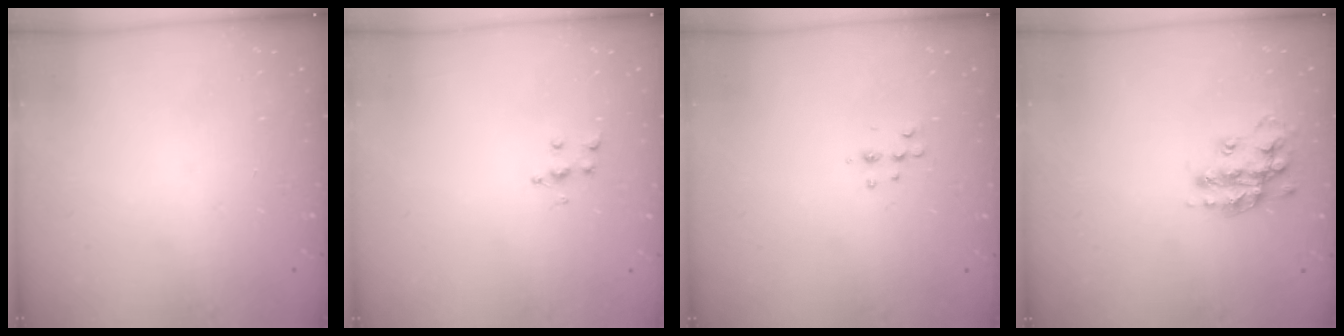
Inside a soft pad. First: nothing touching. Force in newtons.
{"total": 5.9, "press": 5.9, "slide": 0.3}
{"total": 5.2, "press": 5.0, "slide": 1.1}
{"total": 15.0, "press": 15.0, "slide": 1.0}